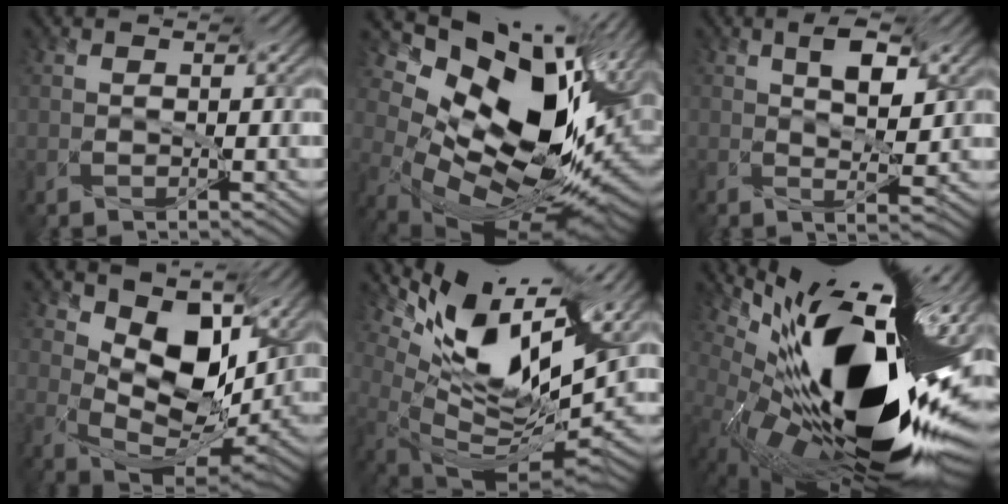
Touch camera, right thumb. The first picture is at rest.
{"total": 15.2, "force": [3.3, 8.3, 12.3], "torque": [-0.207, 0.007, 0.084]}
{"total": 4.3, "force": [1.5, 1.0, 4.0], "torque": [-0.061, -0.004, 0.020]}
{"total": 10.1, "force": [1.9, 5.6, 8.2], "torque": [-0.124, -0.015, 0.052]}
{"total": 12.3, "force": [5.0, 4.8, 10.2], "torque": [-0.191, -0.003, 0.104]}
{"total": 16.7, "force": [-0.4, 6.1, 15.5], "torque": [-0.244, -0.020, -0.014]}